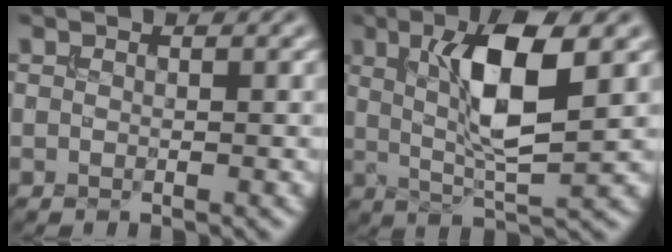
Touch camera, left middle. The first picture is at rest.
{"total": 7.6, "force": [1.7, 2.1, 7.1], "torque": [-0.122, -0.001, 0.034]}